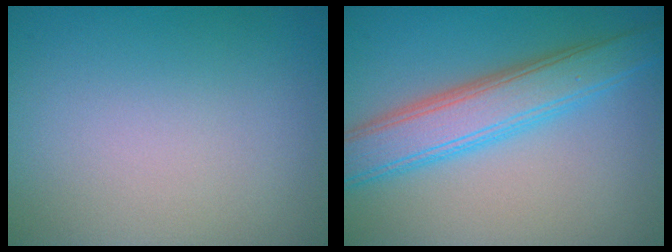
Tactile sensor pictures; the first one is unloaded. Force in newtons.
{"total": 5.8, "press": 5.8, "slide": 0.1}